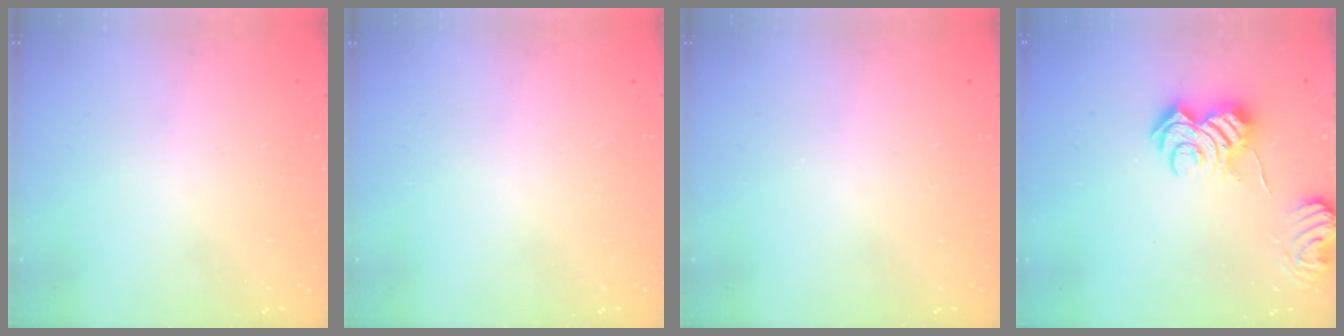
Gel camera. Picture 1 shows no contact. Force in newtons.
{"total": 0.0}
{"total": 0.0}
{"total": 8.5, "press": 8.5, "slide": 0.9}